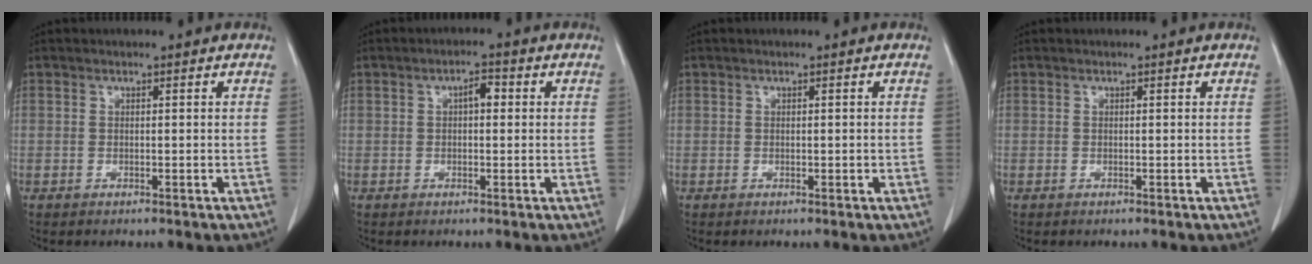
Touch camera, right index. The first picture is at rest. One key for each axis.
{"total": 2.5, "fx": 0.4, "fy": 1.1, "fz": 2.2, "tx": -0.033, "ty": 0.010, "tz": 0.004}
{"total": 0.6, "fx": 0.0, "fy": 0.2, "fz": 0.6, "tx": -0.011, "ty": -0.001, "tz": 0.002}
{"total": 0.0}